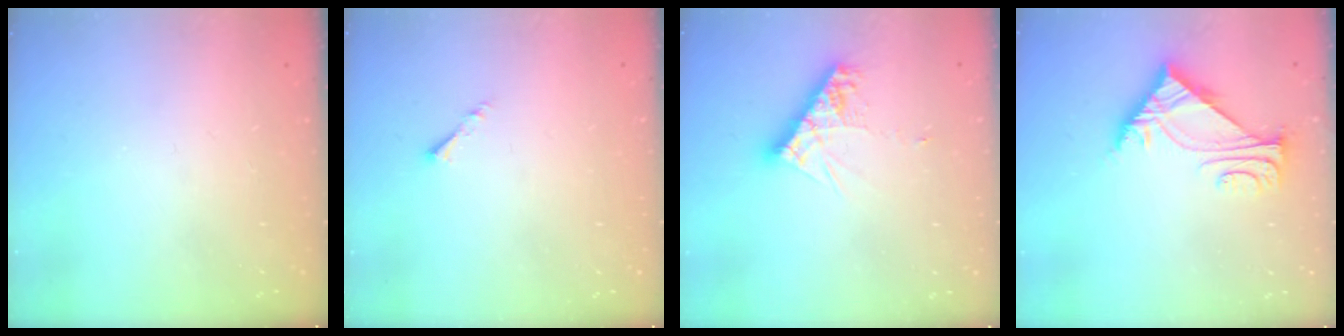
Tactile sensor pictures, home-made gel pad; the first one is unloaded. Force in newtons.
{"total": 1.1, "press": 1.0, "slide": 0.3}
{"total": 9.6, "press": 9.6, "slide": 0.7}
{"total": 6.2, "press": 6.2, "slide": 0.2}